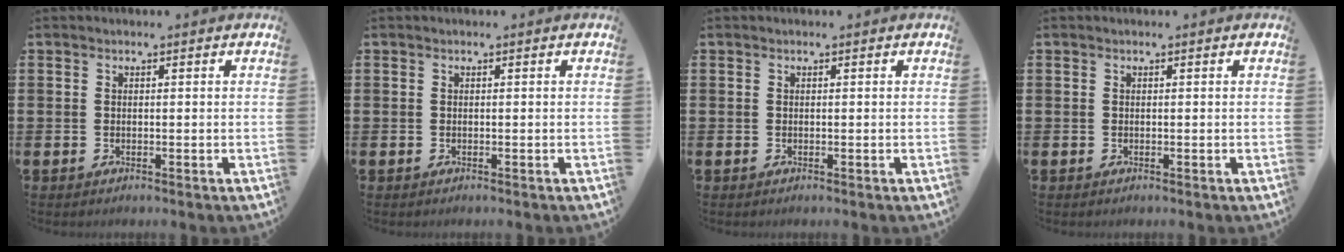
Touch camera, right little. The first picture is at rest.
{"total": 0.0}
{"total": 0.0}
{"total": 0.0}